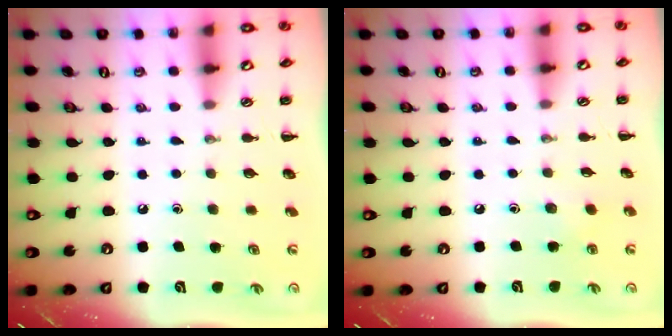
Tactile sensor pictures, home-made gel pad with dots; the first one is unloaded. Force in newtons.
{"total": 3.1, "press": 3.0, "slide": 1.0}